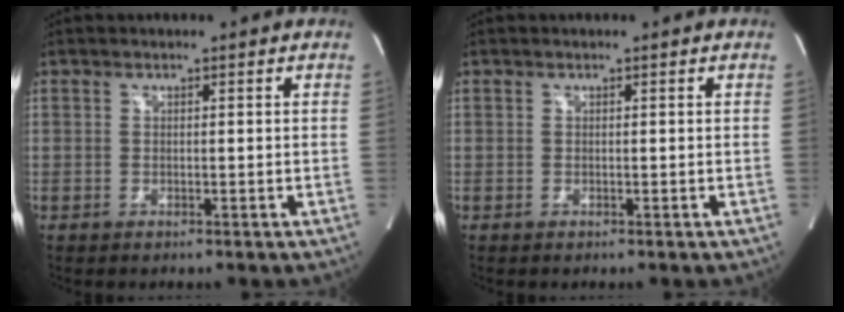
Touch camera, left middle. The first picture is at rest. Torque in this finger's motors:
{"motor_torque": [0.00, 0.00, -0.01, 0.00]}